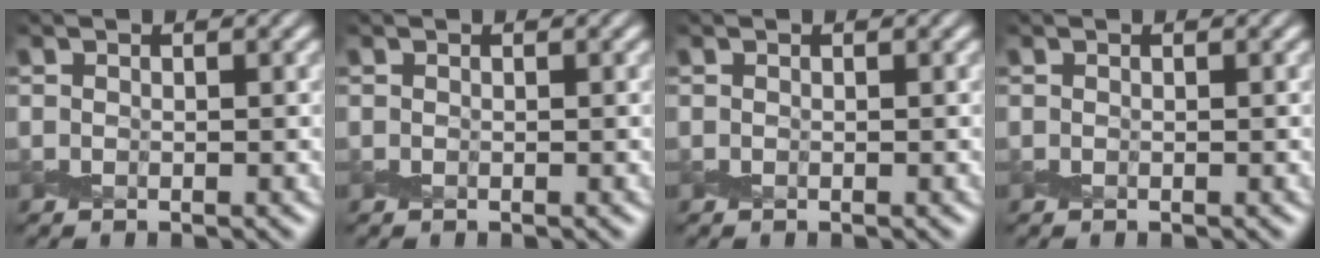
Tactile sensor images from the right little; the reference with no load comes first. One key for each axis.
{"total": 0.0}
{"total": 0.0}
{"total": 0.0}